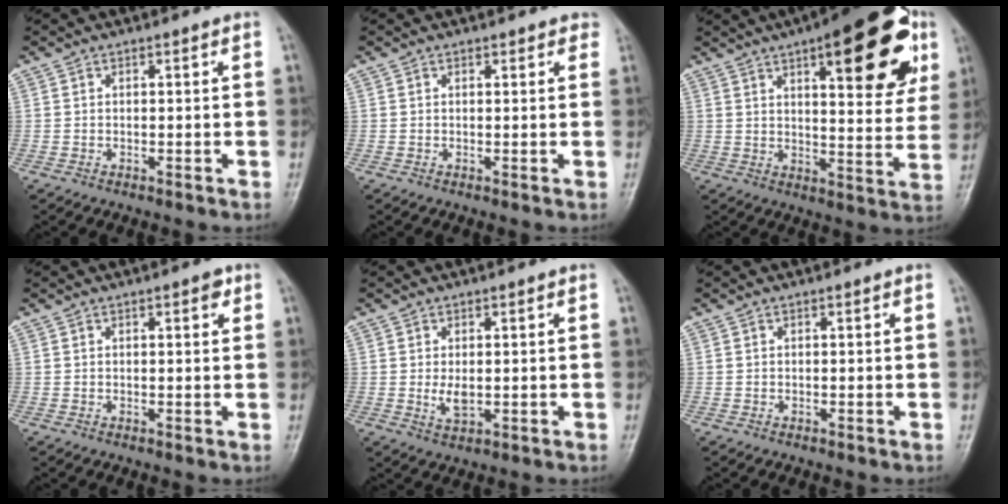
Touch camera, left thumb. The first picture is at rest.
{"total": 1.3, "force": [0.9, 0.8, 0.5], "torque": [0.009, -0.003, 0.004]}
{"total": 23.0, "force": [10.6, 8.1, 18.8], "torque": [-0.216, -0.020, 0.142]}
{"total": 2.1, "force": [1.0, 0.8, 1.6], "torque": [-0.015, -0.001, 0.010]}
{"total": 3.5, "force": [0.1, 1.9, 2.9], "torque": [-0.048, -0.006, 0.007]}
{"total": 0.0}